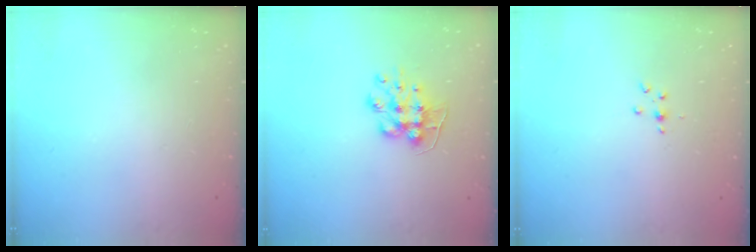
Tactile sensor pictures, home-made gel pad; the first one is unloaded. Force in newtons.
{"total": 9.0, "press": 9.0, "slide": 0.1}
{"total": 3.0, "press": 2.9, "slide": 0.4}